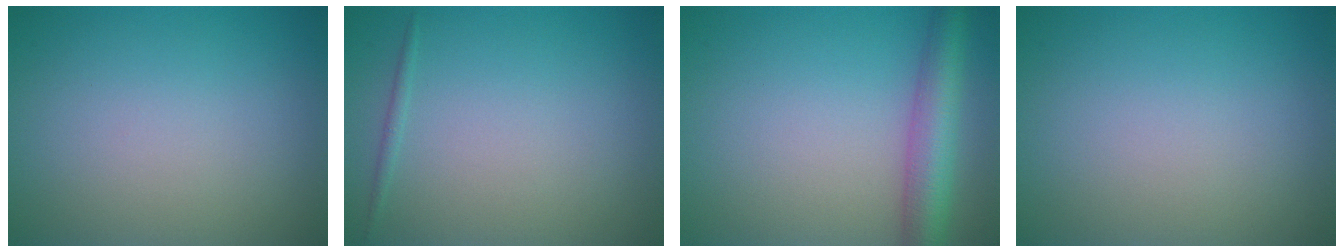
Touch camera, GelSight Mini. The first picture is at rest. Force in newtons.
{"total": 0.6, "press": 0.6, "slide": 0.1}
{"total": 4.9, "press": 4.9, "slide": 0.2}
{"total": 0.0}